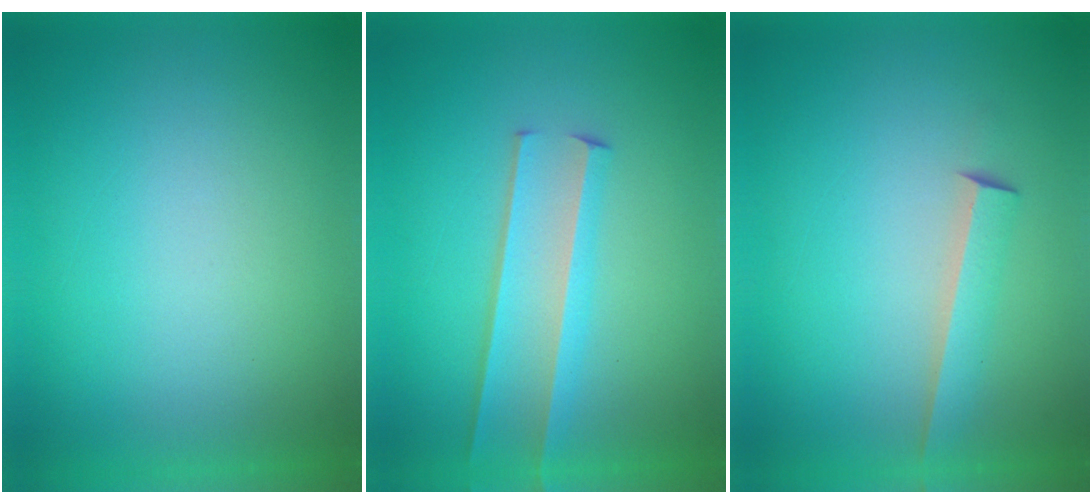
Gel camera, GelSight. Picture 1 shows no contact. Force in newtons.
{"total": 2.9}
{"total": 2.7}